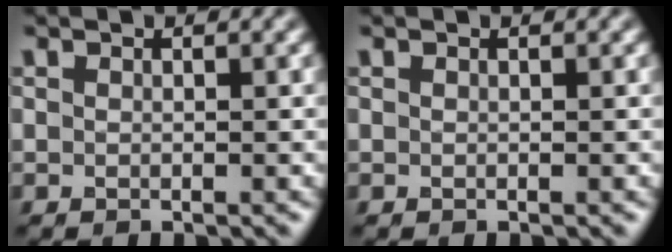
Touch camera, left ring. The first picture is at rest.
{"total": 0.0}